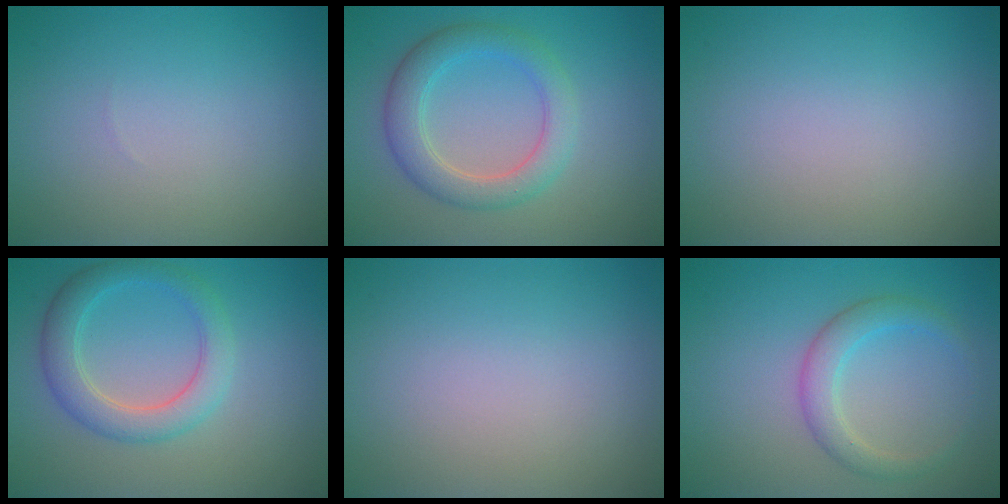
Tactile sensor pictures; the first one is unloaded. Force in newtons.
{"total": 4.1, "press": 4.1, "slide": 0.3}
{"total": 0.0}
{"total": 3.9, "press": 3.9, "slide": 0.3}
{"total": 0.0}
{"total": 2.8, "press": 2.8, "slide": 0.1}